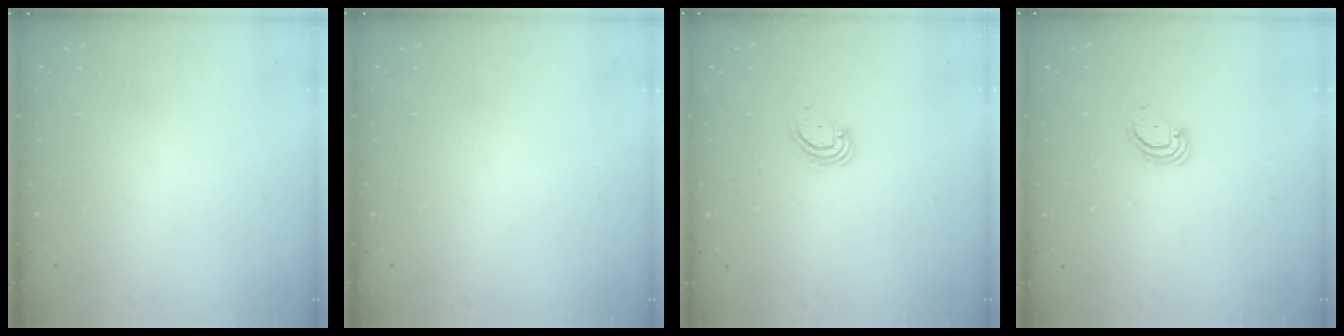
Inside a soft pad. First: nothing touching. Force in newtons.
{"total": 0.0}
{"total": 3.2, "press": 3.2, "slide": 0.2}
{"total": 2.9, "press": 2.9, "slide": 0.2}